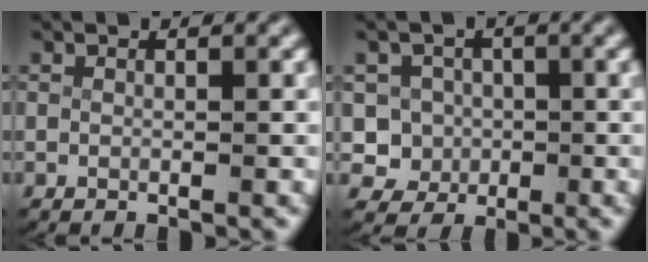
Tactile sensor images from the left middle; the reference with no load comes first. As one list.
[{"total": 7.8, "force": [-1.2, 7.4, 2.1], "torque": [-0.066, -0.030, -0.017]}]